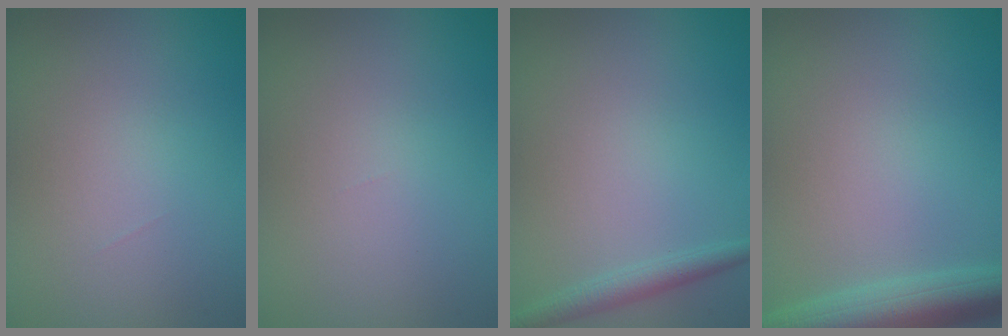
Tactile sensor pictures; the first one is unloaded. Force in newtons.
{"total": 0.0}
{"total": 1.8, "press": 1.8, "slide": 0.1}
{"total": 5.4, "press": 5.4, "slide": 0.3}